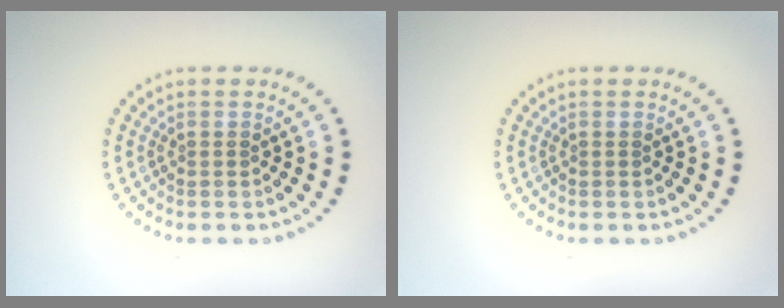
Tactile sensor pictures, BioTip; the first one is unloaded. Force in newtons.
{"total": 0.0}